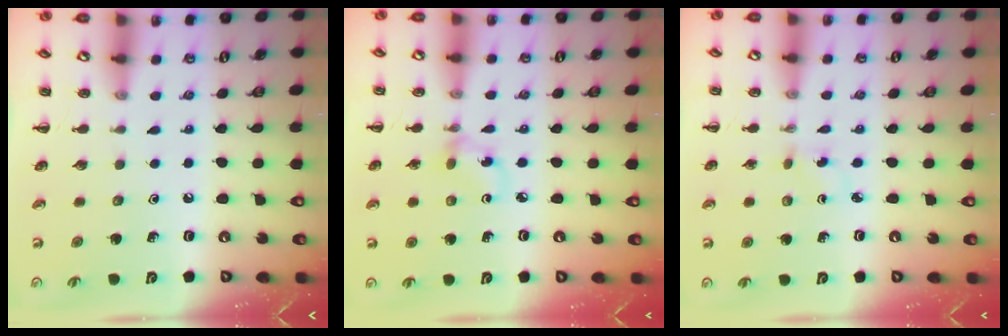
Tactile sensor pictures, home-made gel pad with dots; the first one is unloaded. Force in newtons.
{"total": 2.9, "press": 2.7, "slide": 0.9}
{"total": 1.5, "press": 1.3, "slide": 0.6}